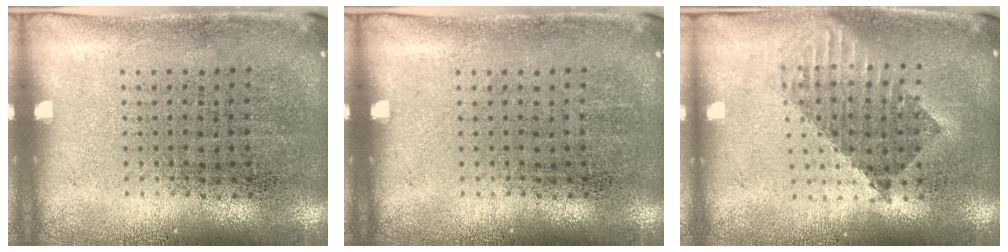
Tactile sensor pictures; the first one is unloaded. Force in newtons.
{"total": 0.0}
{"total": 1.7, "press": 1.4, "slide": 1.0}